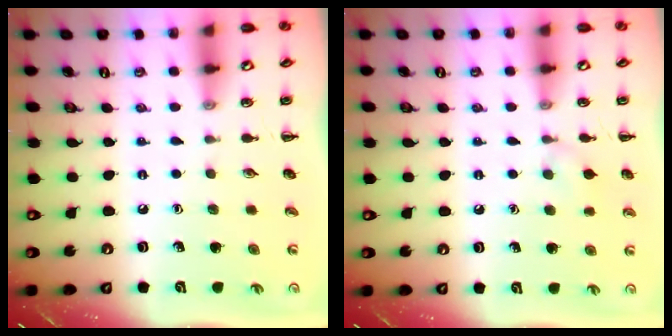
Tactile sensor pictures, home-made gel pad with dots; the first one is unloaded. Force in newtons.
{"total": 6.2, "press": 5.8, "slide": 2.1}